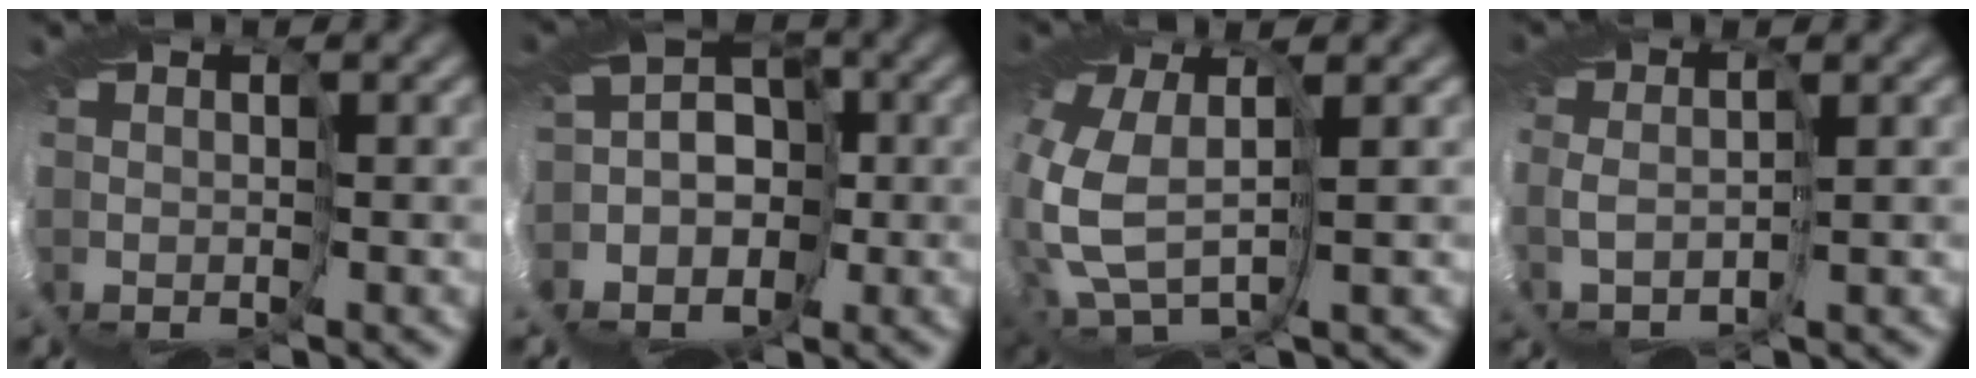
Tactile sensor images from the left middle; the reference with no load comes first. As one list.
[{"total": 6.9, "force": [-4.1, 5.0, 2.3], "torque": [-0.063, 0.014, -0.084]}, {"total": 4.7, "force": [-0.7, 1.6, 4.3], "torque": [-0.205, -0.016, 0.002]}, {"total": 1.6, "force": [-0.6, -1.4, 0.4], "torque": [-0.050, 0.014, -0.004]}]